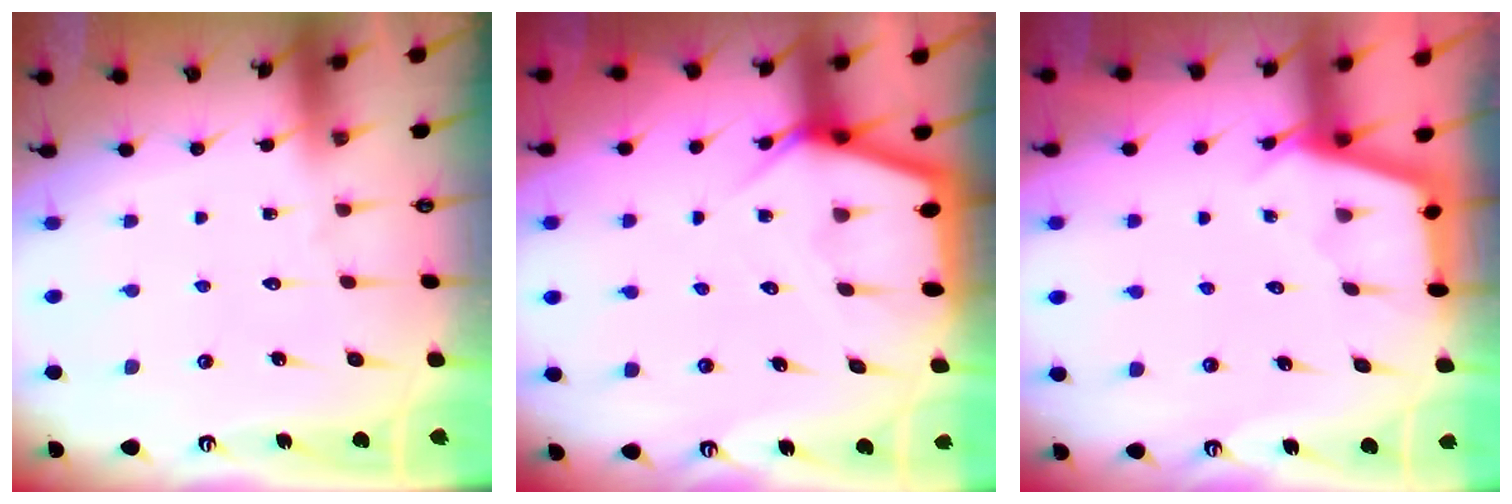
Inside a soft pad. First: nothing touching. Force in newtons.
{"total": 5.0, "press": 5.0, "slide": 0.3}
{"total": 2.9, "press": 2.9, "slide": 0.3}